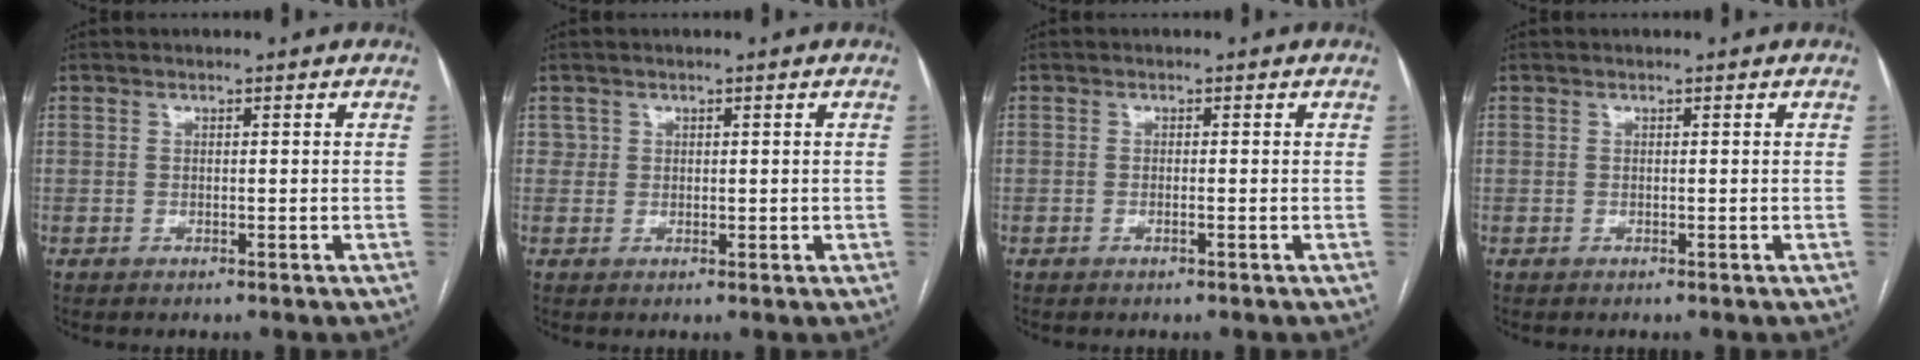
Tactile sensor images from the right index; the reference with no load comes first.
{"total": 1.5, "force": [0.7, 1.4, 0.0], "torque": [0.014, 0.003, 0.010]}
{"total": 0.6, "force": [-0.2, 0.0, 0.5], "torque": [-0.012, 0.000, -0.001]}
{"total": 0.0}